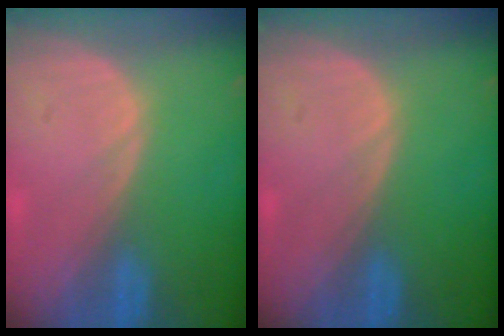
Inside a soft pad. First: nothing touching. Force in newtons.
{"total": 0.0}